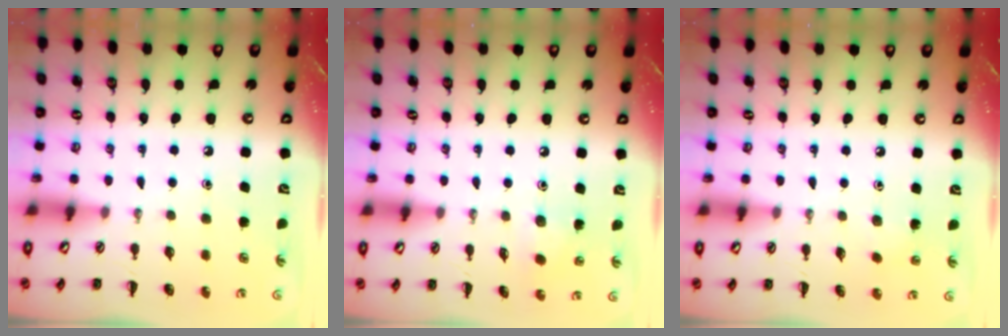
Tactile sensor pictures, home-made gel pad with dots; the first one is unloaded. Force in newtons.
{"total": 4.6, "press": 4.4, "slide": 1.1}
{"total": 3.3, "press": 3.1, "slide": 0.9}